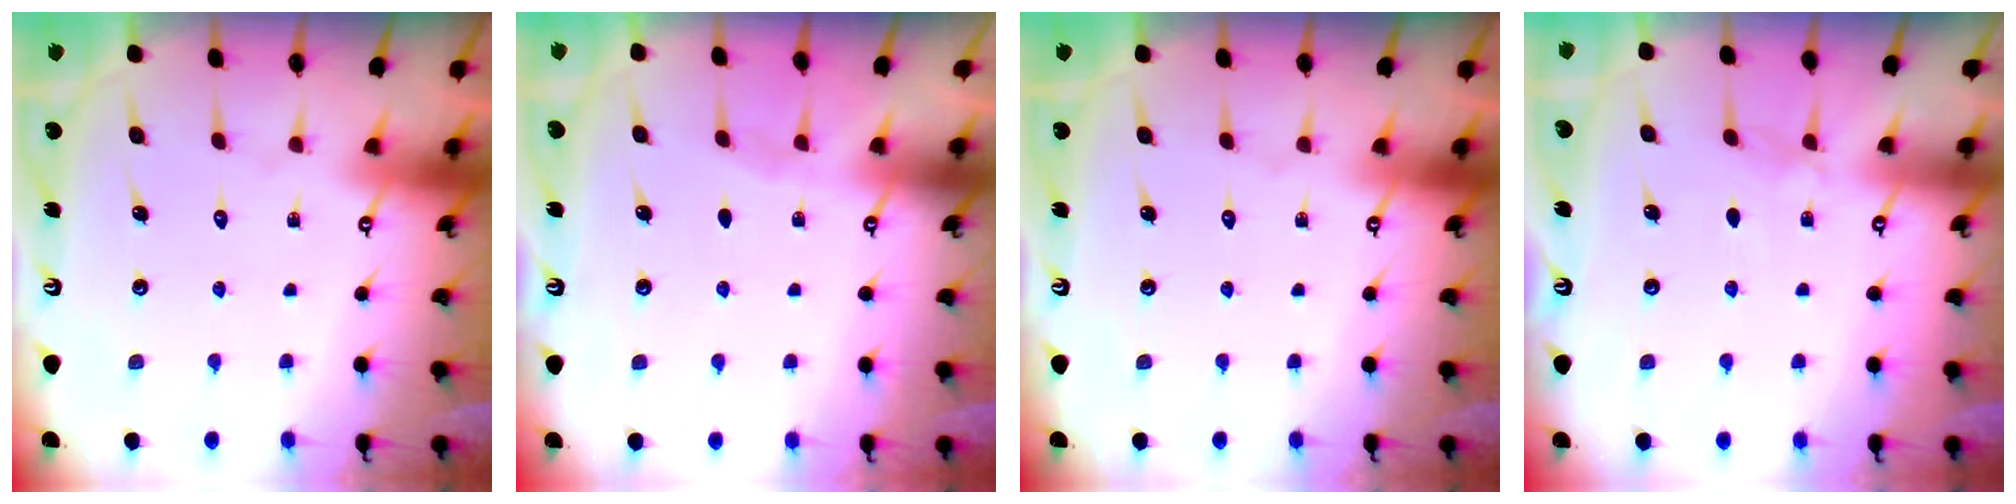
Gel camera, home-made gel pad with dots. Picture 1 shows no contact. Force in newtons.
{"total": 2.3, "press": 2.3, "slide": 0.4}
{"total": 0.0}
{"total": 3.0, "press": 2.9, "slide": 0.5}